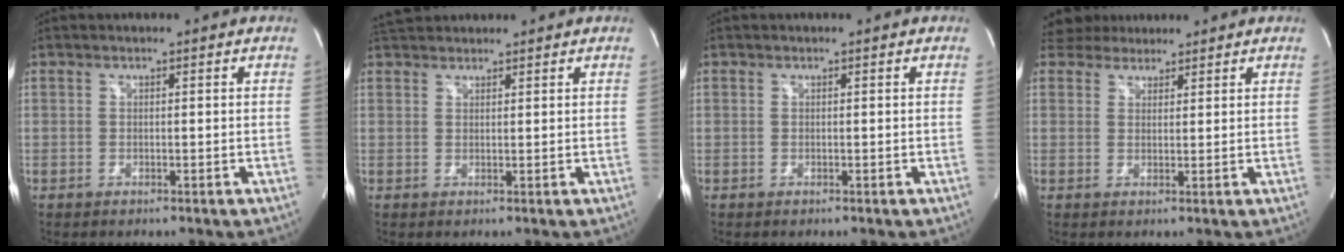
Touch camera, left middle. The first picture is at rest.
{"total": 4.1, "force": [3.8, 1.2, 0.9], "torque": [-0.018, 0.035, 0.067]}
{"total": 0.0}
{"total": 4.1, "force": [3.6, 1.9, 0.3], "torque": [-0.004, 0.024, 0.062]}